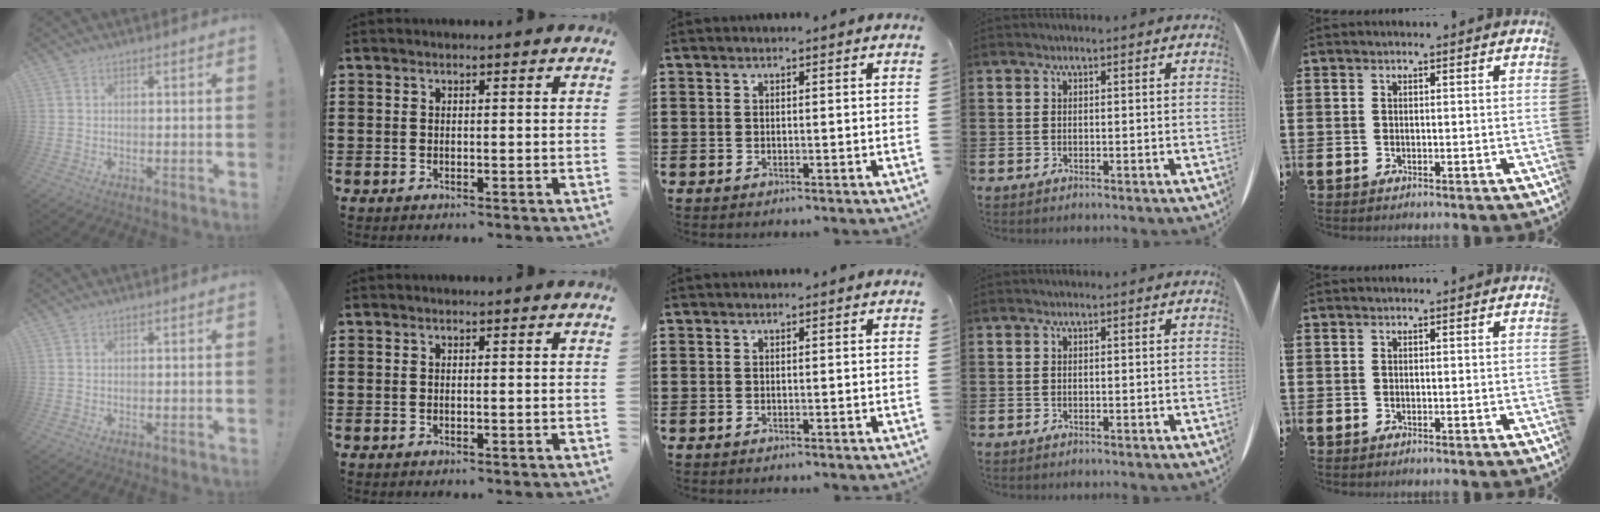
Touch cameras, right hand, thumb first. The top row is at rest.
{}